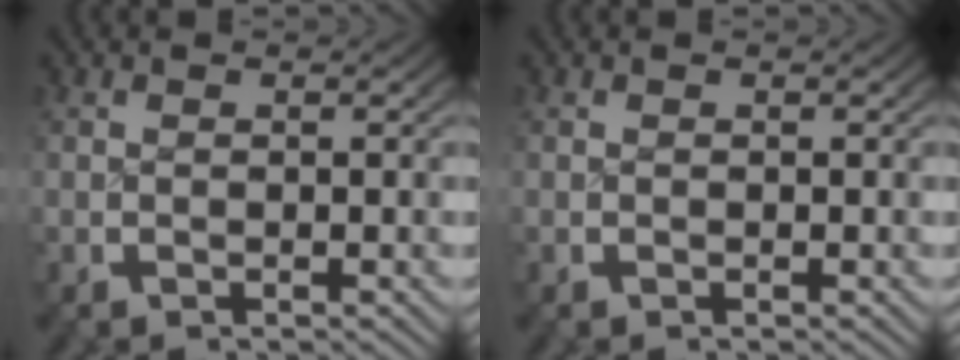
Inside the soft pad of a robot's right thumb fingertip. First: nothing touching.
{"total": 0.0}